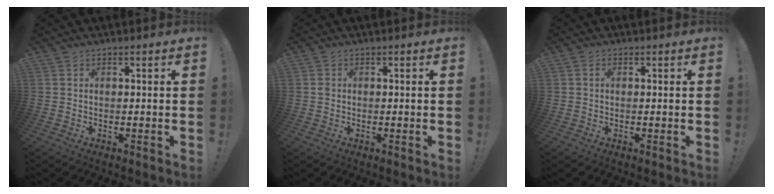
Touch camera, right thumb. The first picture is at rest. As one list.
[{"total": 0.8, "force": [0.0, 0.6, 0.4], "torque": [-0.011, 0.003, 0.002]}, {"total": 0.7, "force": [0.0, 0.7, 0.3], "torque": [0.002, -0.001, -0.003]}]